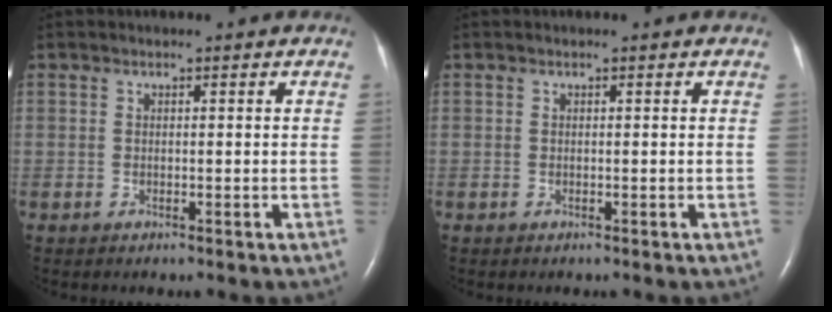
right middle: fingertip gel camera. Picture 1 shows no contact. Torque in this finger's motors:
{"motor_torque": [0.00, 0.00, 0.00, 0.00]}